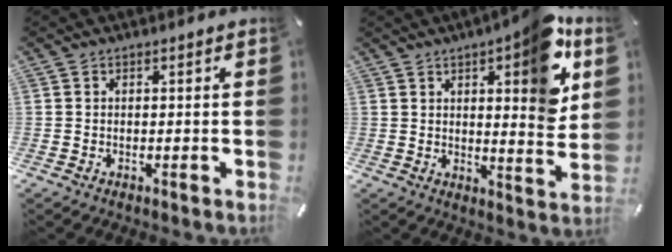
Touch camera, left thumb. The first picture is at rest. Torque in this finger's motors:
{"motor_torque": [2.29, 2.72, 1.89, -0.89, 0.46]}